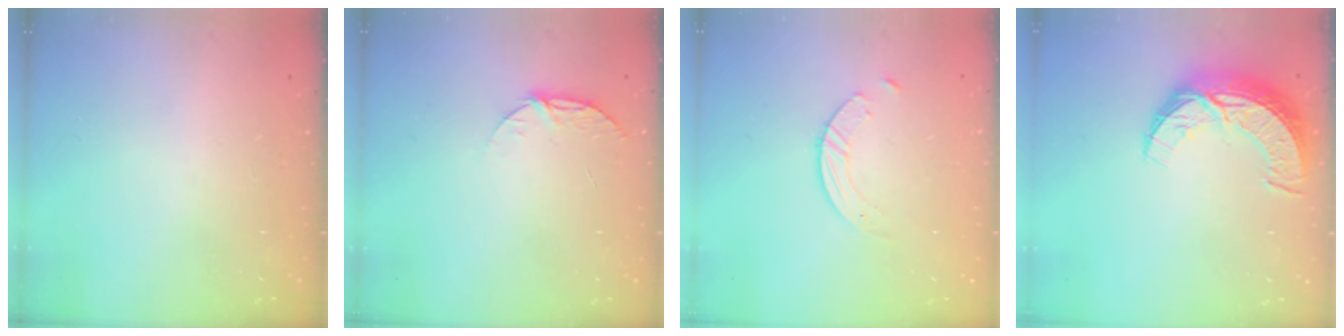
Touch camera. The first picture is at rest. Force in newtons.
{"total": 5.6, "press": 5.6, "slide": 0.6}
{"total": 1.4, "press": 1.4, "slide": 0.2}
{"total": 9.7, "press": 9.7, "slide": 0.7}